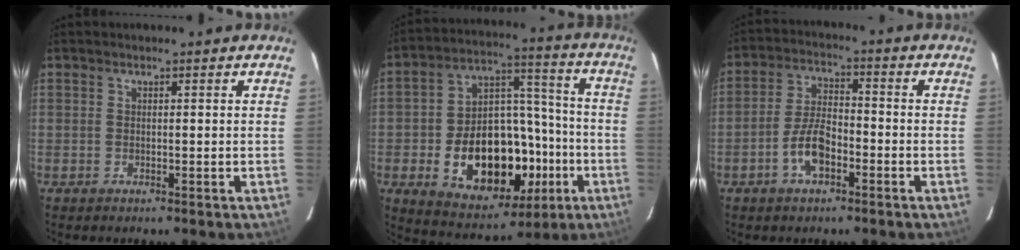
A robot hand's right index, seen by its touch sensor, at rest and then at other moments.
{"total": 23.2, "force": [-7.6, 14.4, 16.6], "torque": [-0.308, 0.035, -0.088]}
{"total": 7.4, "force": [-3.5, 3.3, 5.6], "torque": [-0.118, 0.010, -0.061]}